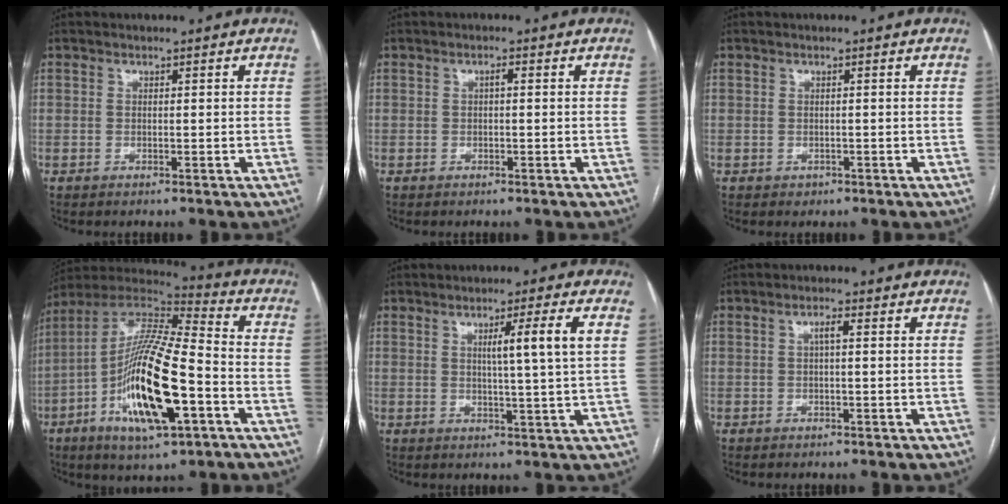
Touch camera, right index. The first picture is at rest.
{"total": 0.8, "force": [0.1, 0.2, 0.8], "torque": [-0.014, 0.002, 0.001]}
{"total": 0.7, "force": [-0.3, 0.6, 0.1], "torque": [-0.005, 0.002, -0.001]}
{"total": 20.2, "force": [-6.4, 4.0, 18.7], "torque": [-0.379, -0.015, -0.112]}
{"total": 6.4, "force": [1.9, -1.3, 6.0], "torque": [-0.093, -0.003, 0.030]}
{"total": 1.7, "force": [0.3, 0.2, 1.6], "torque": [-0.029, 0.004, 0.005]}